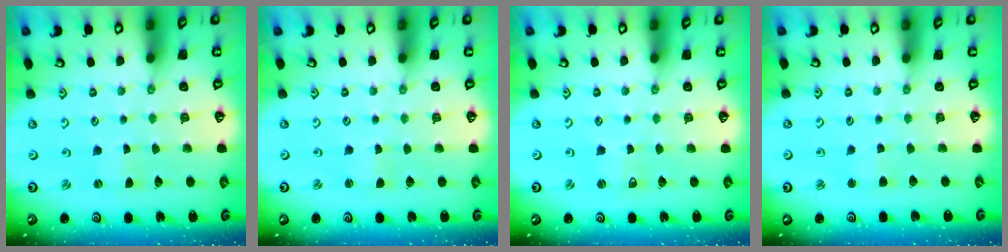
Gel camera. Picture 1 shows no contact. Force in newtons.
{"total": 0.9, "press": 0.9, "slide": 0.1}
{"total": 2.7, "press": 2.7, "slide": 0.3}
{"total": 2.8, "press": 2.7, "slide": 0.4}